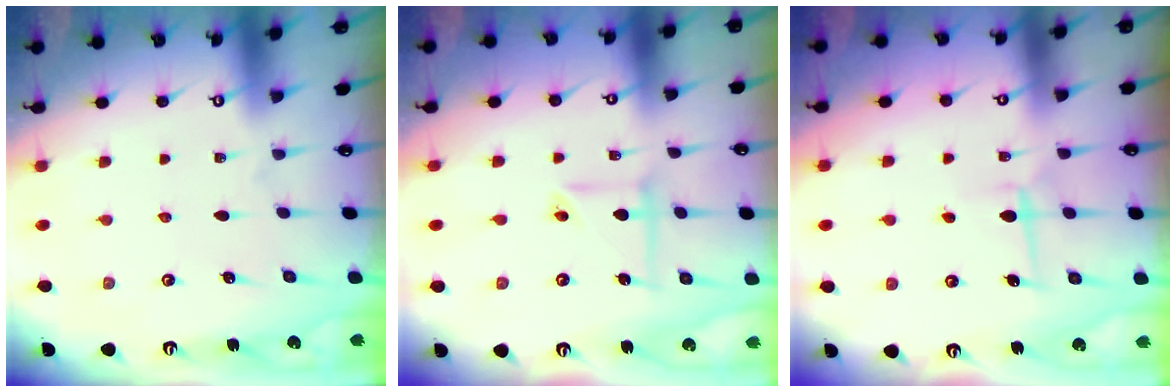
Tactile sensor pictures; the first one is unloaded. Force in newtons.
{"total": 5.7, "press": 5.7, "slide": 0.5}
{"total": 6.5, "press": 6.4, "slide": 1.3}